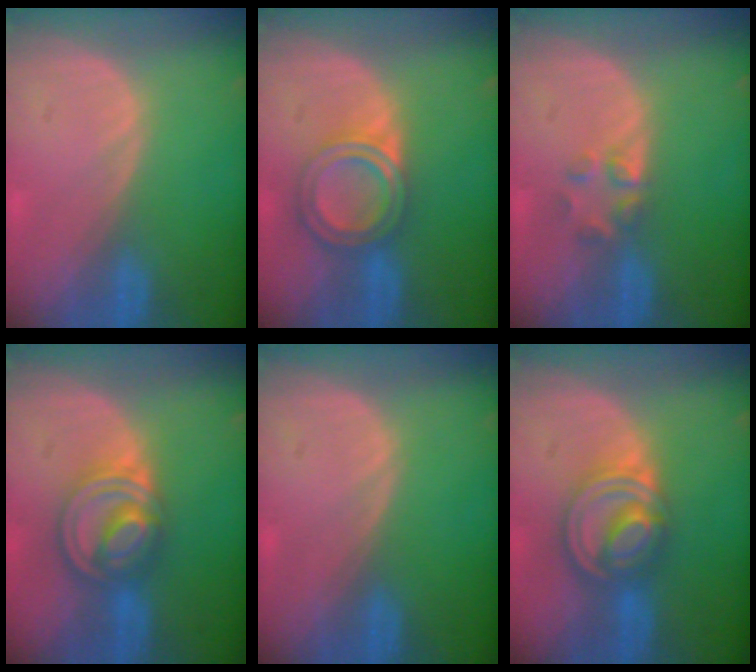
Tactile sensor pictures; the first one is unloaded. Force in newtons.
{"total": 6.4, "press": 5.8, "slide": 2.8}
{"total": 2.6, "press": 2.6, "slide": 0.2}
{"total": 7.9, "press": 6.9, "slide": 3.8}
{"total": 0.0}
{"total": 8.1, "press": 7.0, "slide": 4.2}